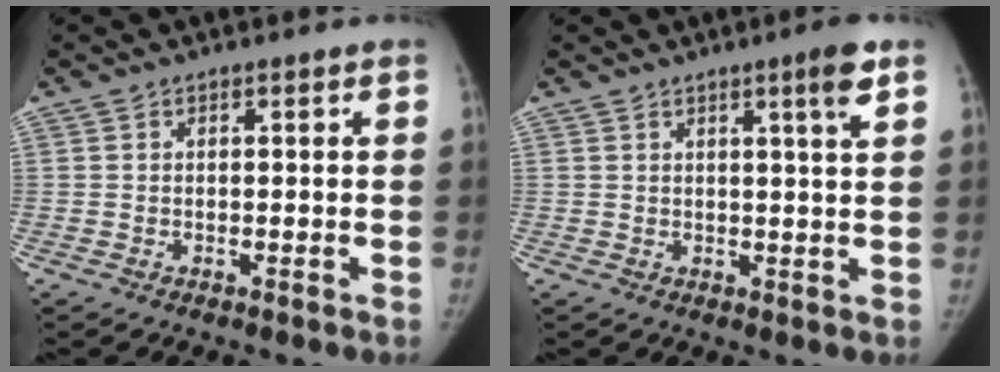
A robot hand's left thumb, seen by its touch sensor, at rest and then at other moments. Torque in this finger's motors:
{"motor_torque": [0.42, 0.10, 0.70, -0.17, 0.11]}